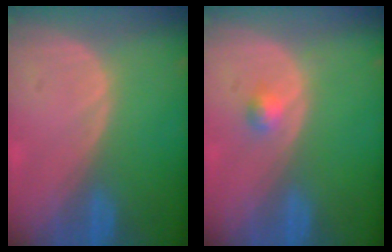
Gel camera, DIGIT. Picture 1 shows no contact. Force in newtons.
{"total": 1.8, "press": 1.6, "slide": 0.9}